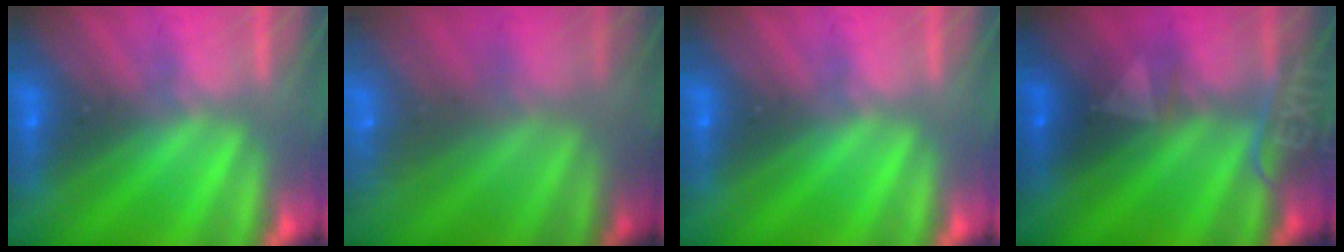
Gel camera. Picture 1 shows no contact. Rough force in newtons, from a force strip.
{"total": 7.1}
{"total": 0.0}
{"total": 2.4}